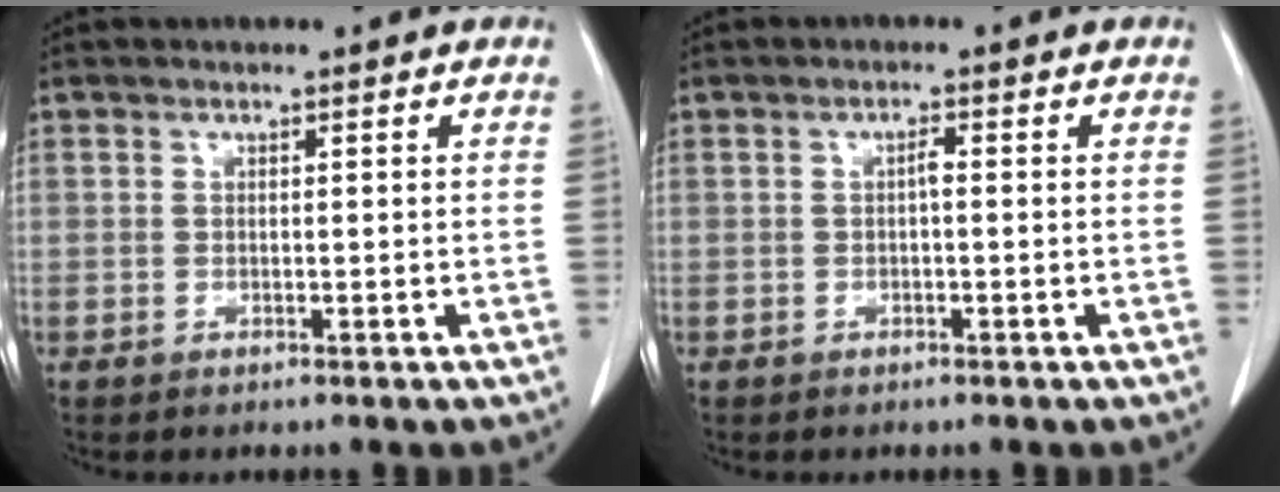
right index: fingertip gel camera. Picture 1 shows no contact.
{"total": 1.1, "force": [-0.1, 0.3, 1.1], "torque": [-0.019, 0.003, -0.002]}